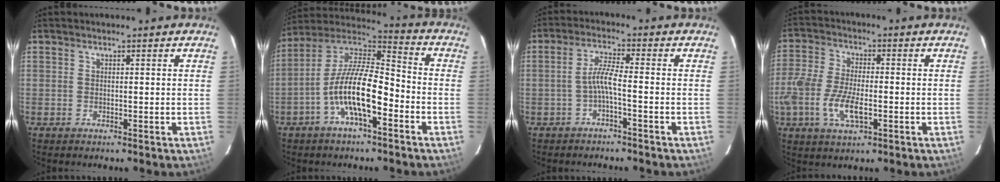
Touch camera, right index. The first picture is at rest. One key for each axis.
{"total": 14.5, "fx": -5.8, "fy": 4.8, "fz": 12.4, "tx": -0.242, "ty": 0.004, "tz": -0.116}
{"total": 3.7, "fx": -1.7, "fy": -0.1, "fz": 3.2, "tx": -0.073, "ty": 0.008, "tz": -0.033}
{"total": 10.8, "fx": -3.7, "fy": 4.7, "fz": 9.0, "tx": -0.197, "ty": -0.005, "tz": -0.074}